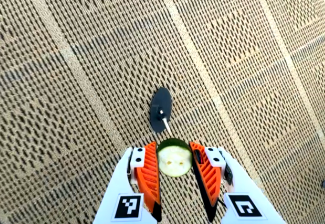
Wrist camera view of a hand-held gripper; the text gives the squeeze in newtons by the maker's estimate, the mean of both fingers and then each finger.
{"total": 8.9, "left": 8.7, "right": 9.0}